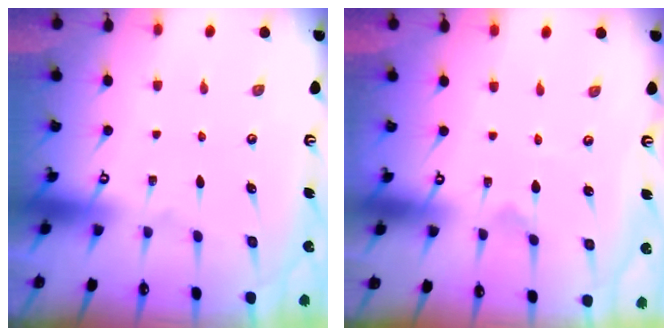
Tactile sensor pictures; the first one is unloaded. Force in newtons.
{"total": 0.0}